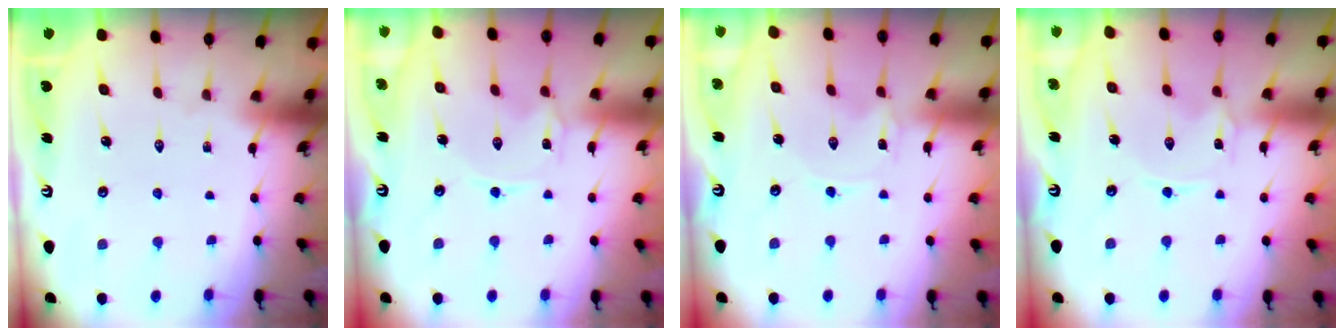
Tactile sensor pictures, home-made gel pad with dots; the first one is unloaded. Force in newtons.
{"total": 0.0}
{"total": 0.0}
{"total": 0.0}